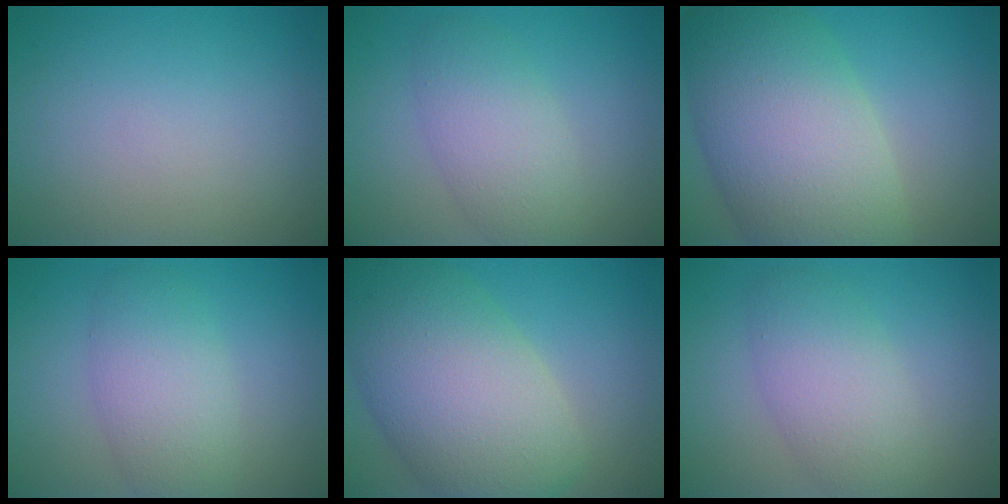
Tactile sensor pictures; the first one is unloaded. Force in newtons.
{"total": 4.3, "press": 4.3, "slide": 0.1}
{"total": 12.5, "press": 12.5, "slide": 0.7}
{"total": 4.6, "press": 4.6, "slide": 0.2}
{"total": 11.8, "press": 11.8, "slide": 0.6}
{"total": 4.9, "press": 4.9, "slide": 0.2}